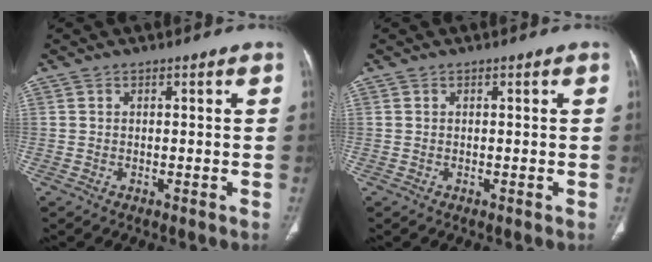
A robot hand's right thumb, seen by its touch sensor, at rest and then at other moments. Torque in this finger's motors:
{"motor_torque": [-0.01, 0.00, 0.11, 0.13, 0.02]}